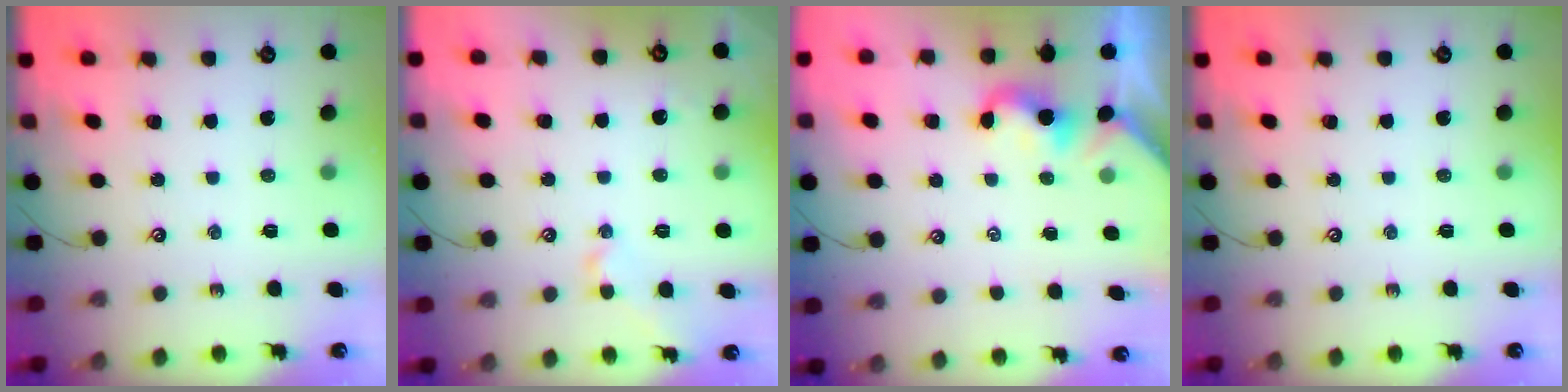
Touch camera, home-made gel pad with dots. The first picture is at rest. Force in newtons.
{"total": 0.6, "press": 0.6, "slide": 0.1}
{"total": 2.4, "press": 2.4, "slide": 0.1}
{"total": 0.0}